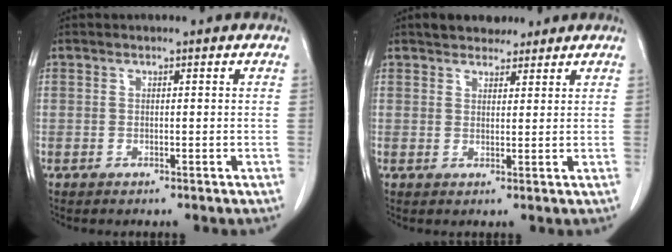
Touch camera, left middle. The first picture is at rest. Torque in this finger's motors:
{"motor_torque": [0.18, -0.17, -0.01, 0.01]}